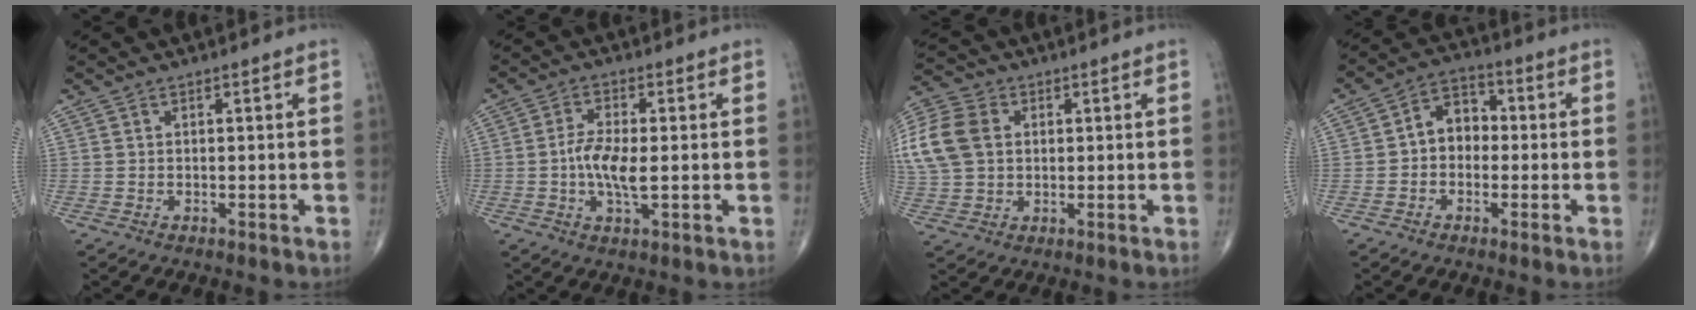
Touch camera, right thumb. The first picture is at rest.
{"total": 6.6, "force": [-0.6, 2.2, 6.2], "torque": [-0.130, -0.004, -0.016]}
{"total": 20.2, "force": [4.4, 15.6, 12.0], "torque": [-0.315, 0.047, 0.094]}
{"total": 7.0, "force": [-0.4, 5.4, 4.4], "torque": [-0.044, 0.028, -0.020]}